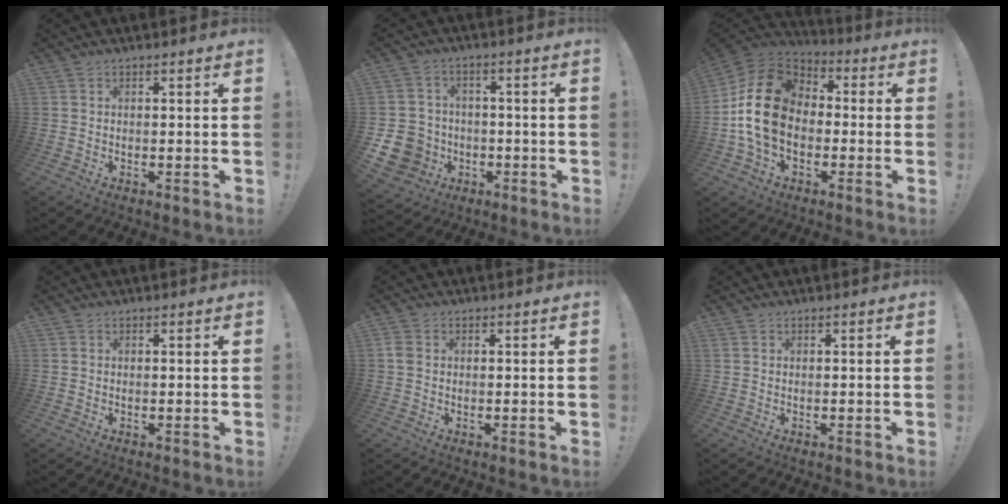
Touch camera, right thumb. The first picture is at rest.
{"total": 10.8, "force": [-3.3, 9.6, 3.7], "torque": [-0.082, 0.019, -0.055]}
{"total": 19.6, "force": [-0.2, 14.4, 13.4], "torque": [-0.249, 0.029, 0.009]}
{"total": 0.0}
{"total": 2.2, "force": [0.1, 1.7, 1.5], "torque": [-0.028, 0.006, 0.004]}
{"total": 0.0}